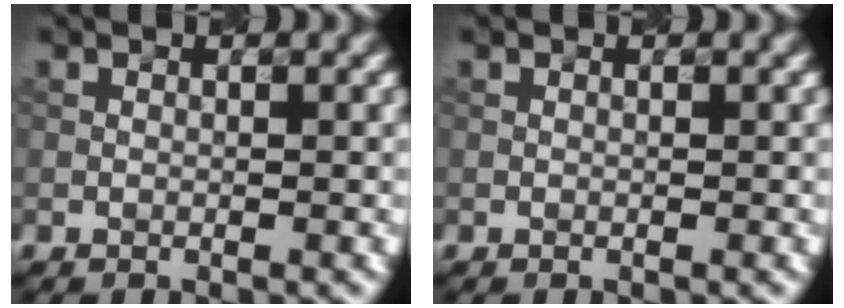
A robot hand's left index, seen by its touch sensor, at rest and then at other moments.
{"total": 0.0}